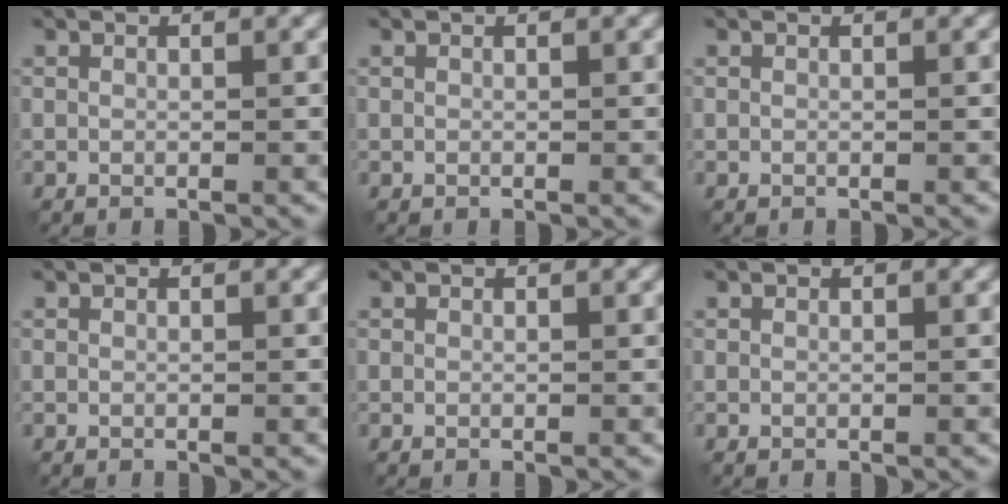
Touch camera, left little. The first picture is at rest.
{"total": 0.0}
{"total": 0.0}
{"total": 0.0}
{"total": 0.0}
{"total": 0.0}